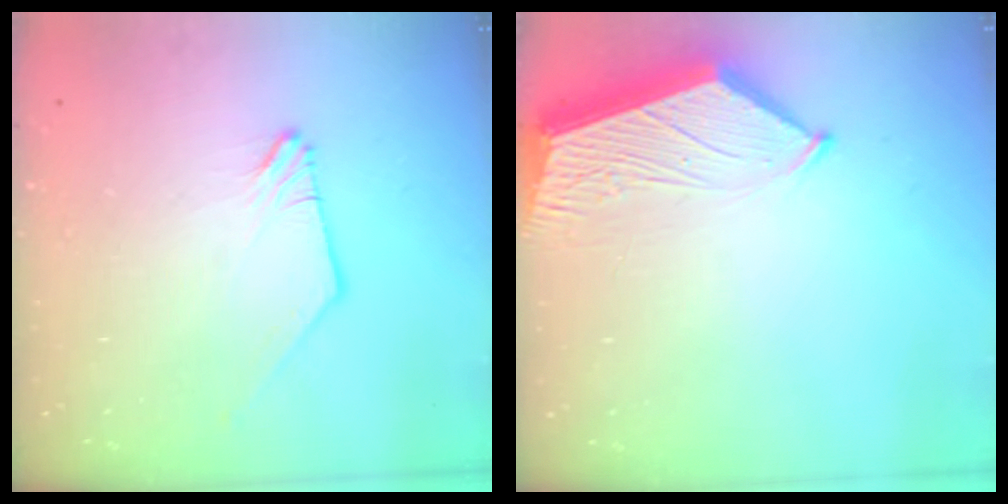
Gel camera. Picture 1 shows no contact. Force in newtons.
{"total": 6.2, "press": 6.2, "slide": 0.8}